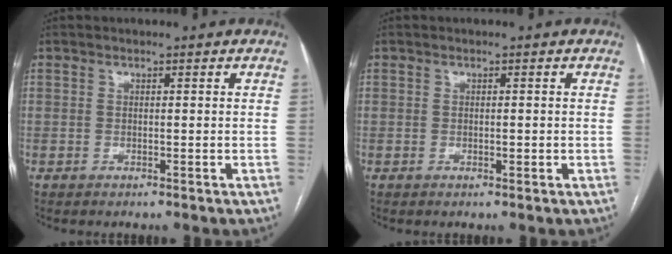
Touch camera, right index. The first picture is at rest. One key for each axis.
{"total": 0.9, "fx": -0.1, "fy": 0.3, "fz": 0.8, "tx": -0.014, "ty": -0.001, "tz": -0.001}